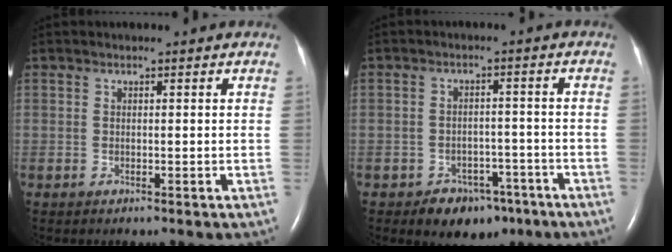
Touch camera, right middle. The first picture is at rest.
{"total": 6.3, "force": [-4.2, 4.2, 2.0], "torque": [-0.022, 0.013, -0.054]}